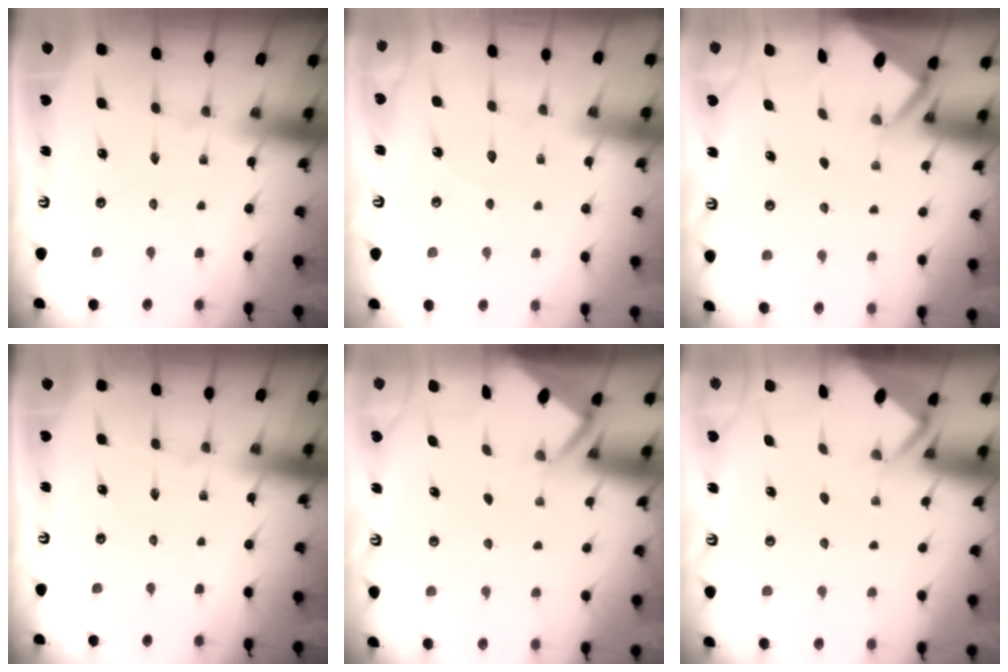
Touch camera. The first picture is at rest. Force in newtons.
{"total": 2.9, "press": 2.9, "slide": 0.3}
{"total": 2.7, "press": 2.7, "slide": 0.3}
{"total": 0.0}
{"total": 2.7, "press": 2.7, "slide": 0.3}
{"total": 2.7, "press": 2.7, "slide": 0.1}